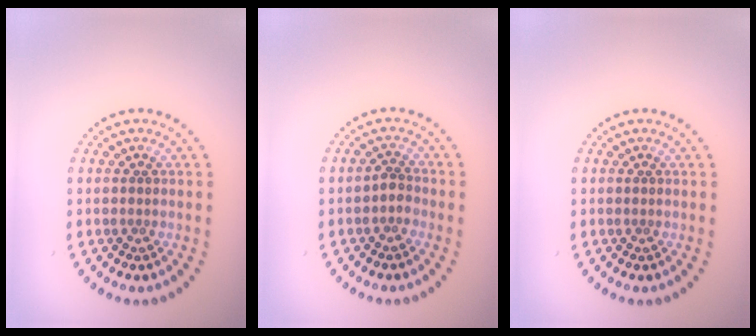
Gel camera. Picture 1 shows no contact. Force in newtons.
{"total": 1.2, "press": 1.0, "slide": 0.6}
{"total": 0.0}